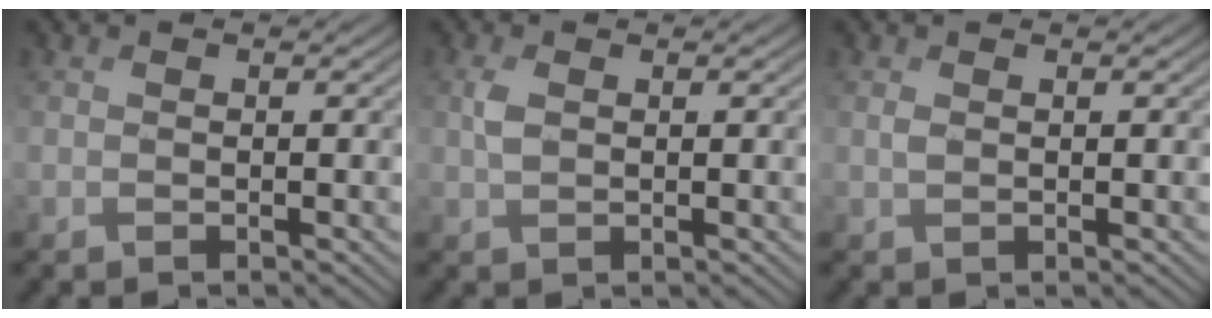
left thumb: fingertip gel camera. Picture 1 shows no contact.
{"total": 1.7, "force": [1.0, 0.6, 1.3], "torque": [-0.034, 0.009, 0.020]}
{"total": 0.9, "force": [0.8, 0.1, 0.4], "torque": [-0.013, 0.006, 0.016]}